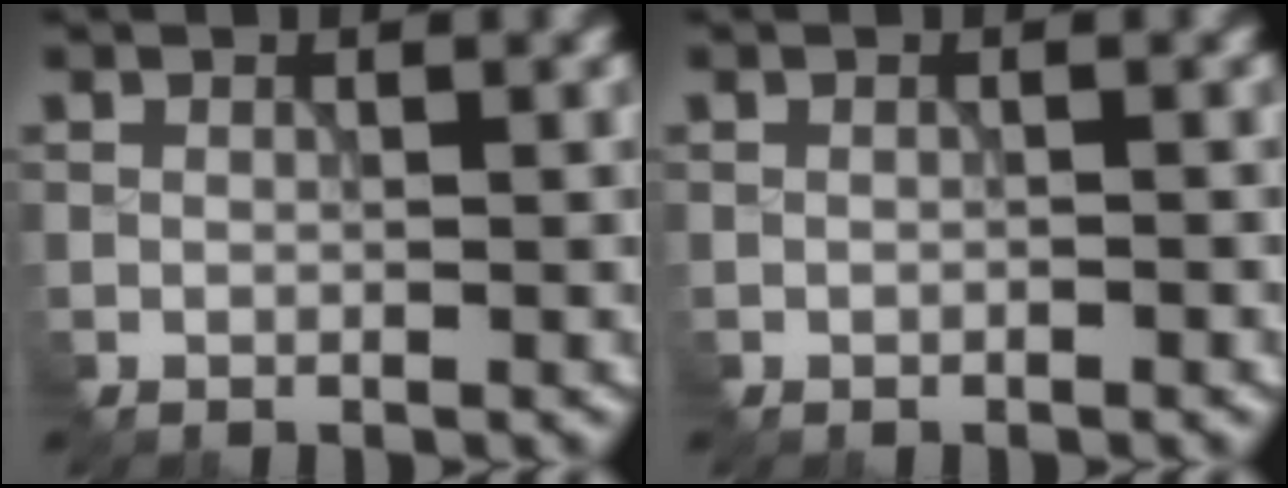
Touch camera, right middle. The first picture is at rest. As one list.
[{"total": 0.8, "force": [-0.3, 0.4, 0.6], "torque": [-0.006, -0.002, -0.001]}]